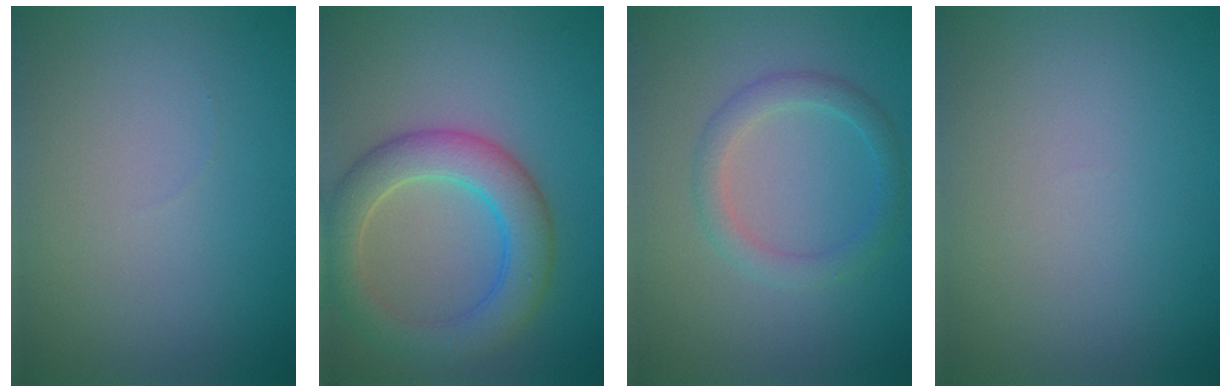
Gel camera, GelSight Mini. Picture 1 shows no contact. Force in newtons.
{"total": 5.7, "press": 5.7, "slide": 0.4}
{"total": 2.4, "press": 2.3, "slide": 0.1}
{"total": 0.0}